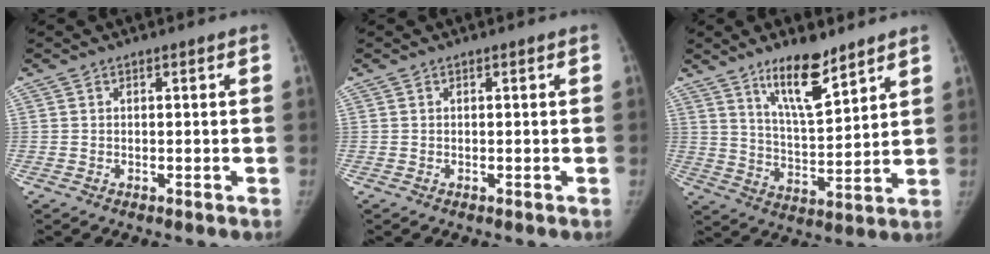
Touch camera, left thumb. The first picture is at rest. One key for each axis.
{"total": 0.0}
{"total": 11.5, "fx": 8.1, "fy": 3.2, "fz": 7.6, "tx": -0.114, "ty": -0.062, "tz": 0.148}